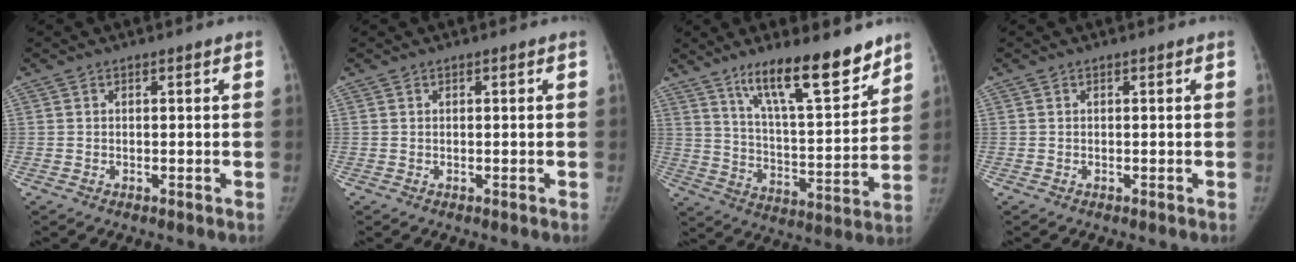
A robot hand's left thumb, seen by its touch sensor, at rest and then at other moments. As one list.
[{"total": 0.0}, {"total": 17.6, "force": [12.4, 4.3, 11.6], "torque": [-0.151, -0.082, 0.210]}, {"total": 0.0}]